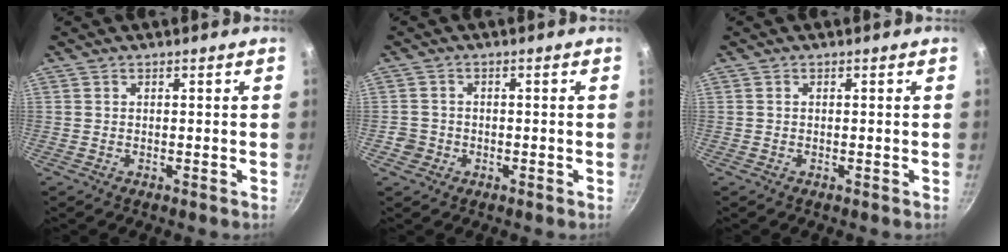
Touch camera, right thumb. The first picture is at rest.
{"total": 2.8, "force": [-1.1, 2.5, 0.5], "torque": [0.002, 0.018, -0.014]}
{"total": 0.0}